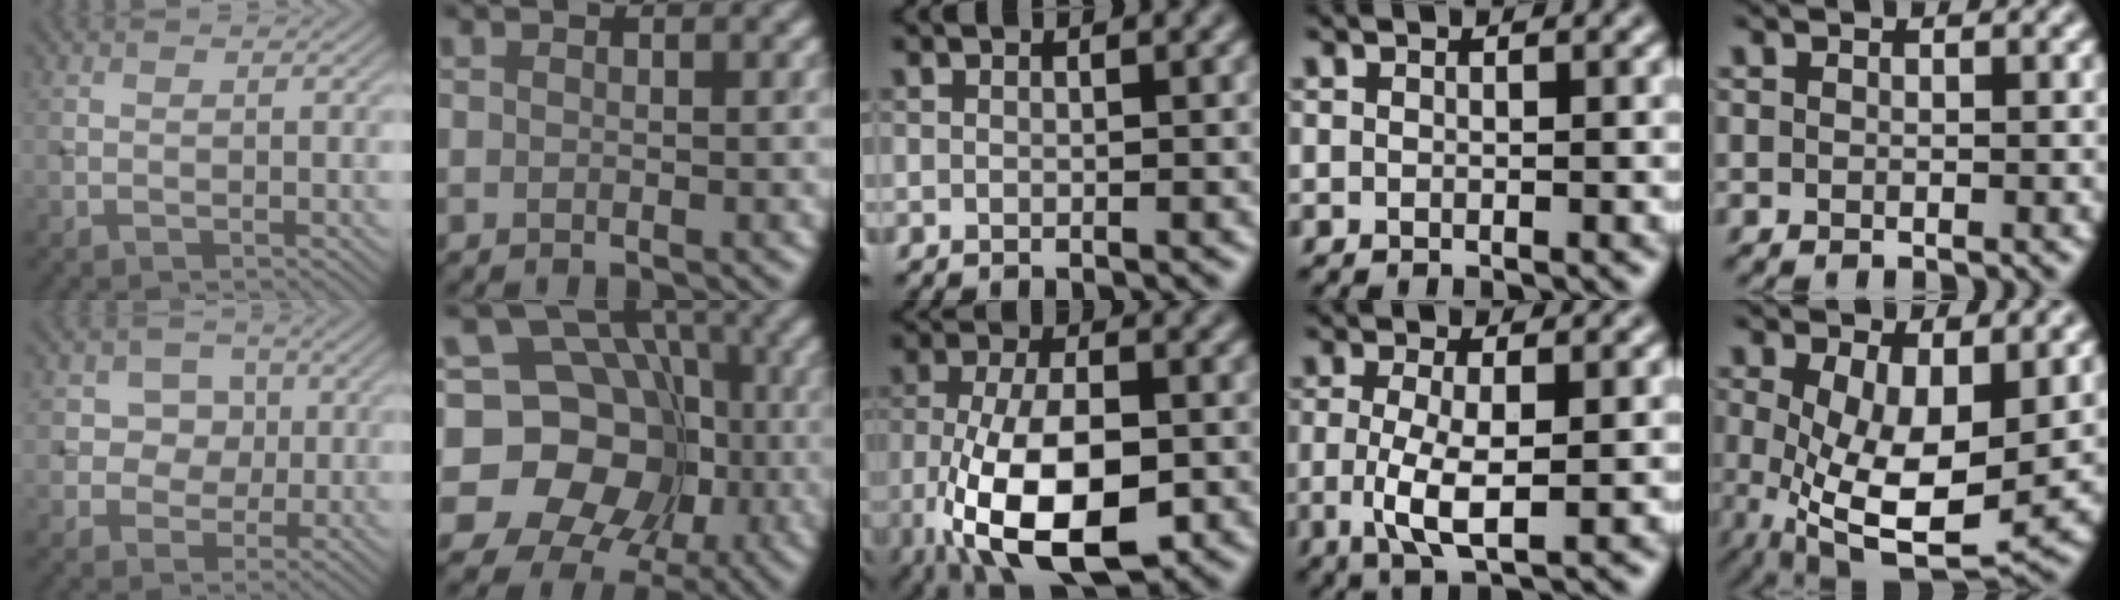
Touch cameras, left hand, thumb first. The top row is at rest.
{"thumb": {"total": 5.2, "force": [1.0, 4.8, 1.9], "torque": [-0.029, 0.008, 0.005]}, "index": {"total": 14.4, "force": [-2.1, 12.9, 6.0], "torque": [-0.098, 0.041, -0.063]}, "middle": {"total": 10.5, "force": [-3.5, 4.9, 8.6], "torque": [-0.178, -0.015, -0.059]}, "ring": {"total": 4.3, "force": [-0.5, 1.3, 4.0], "torque": [-0.089, -0.009, -0.009]}, "little": {"total": 8.9, "force": [-0.7, 4.1, 7.8], "torque": [-0.160, -0.020, 0.003]}}